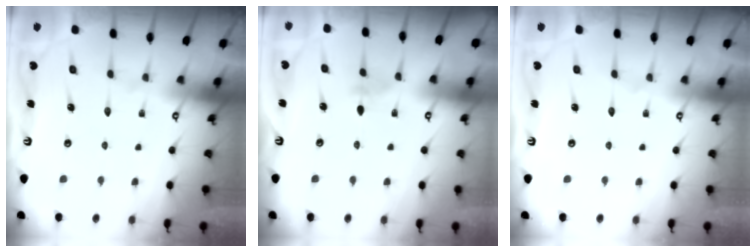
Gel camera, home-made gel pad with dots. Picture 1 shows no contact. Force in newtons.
{"total": 2.7, "press": 2.6, "slide": 0.6}
{"total": 0.0}